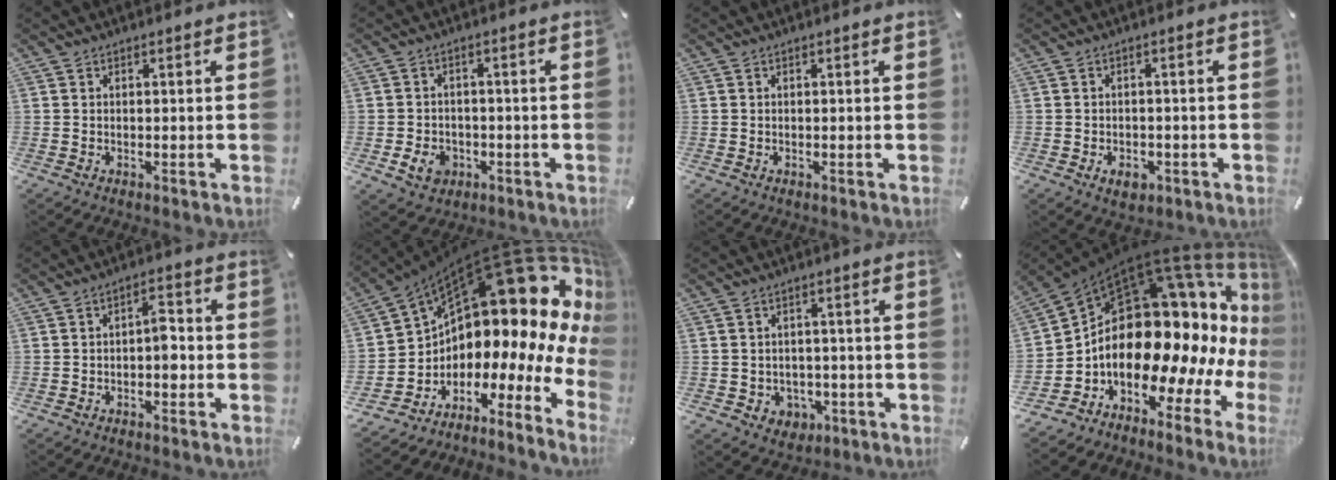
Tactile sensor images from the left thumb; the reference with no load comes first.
{"total": 5.9, "force": [-2.0, 4.9, 2.7], "torque": [-0.056, 0.004, -0.038]}
{"total": 0.0}
{"total": 3.9, "force": [-1.7, 2.7, 2.3], "torque": [-0.046, 0.005, -0.030]}
{"total": 4.7, "force": [-1.3, 2.6, 3.8], "torque": [-0.068, 0.016, -0.024]}
{"total": 19.8, "force": [11.2, 10.5, 12.4], "torque": [-0.152, -0.150, 0.216]}
{"total": 4.4, "force": [-0.4, 4.3, 1.1], "torque": [-0.016, 0.004, -0.007]}
{"total": 23.5, "force": [3.6, 14.5, 18.2], "torque": [-0.290, -0.083, 0.093]}